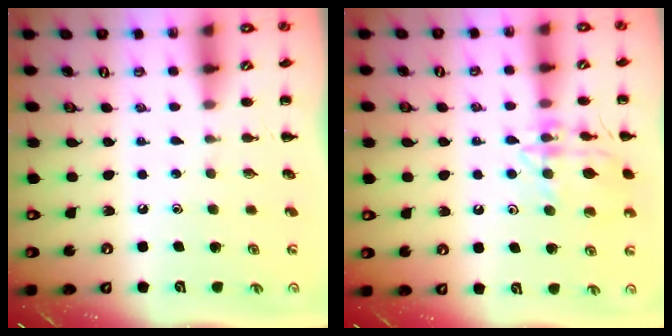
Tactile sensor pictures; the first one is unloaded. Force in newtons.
{"total": 14.8, "press": 14.7, "slide": 0.8}